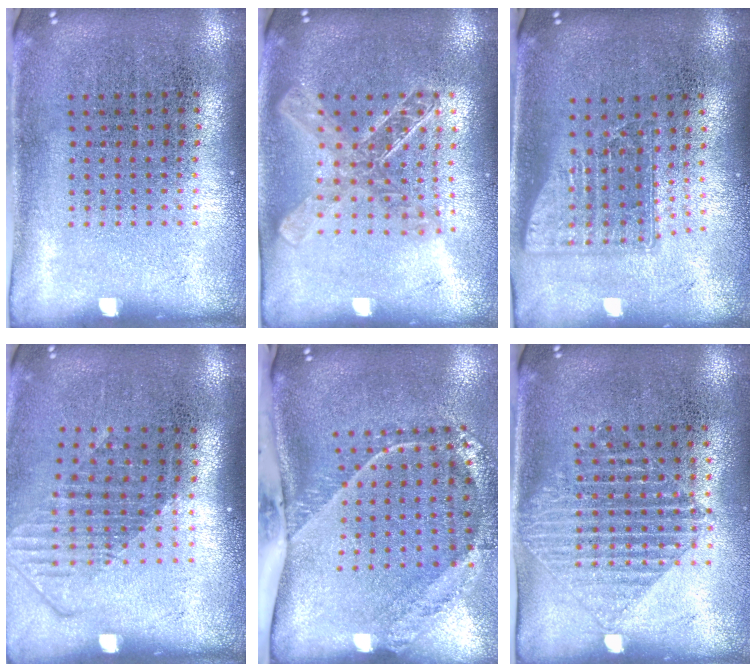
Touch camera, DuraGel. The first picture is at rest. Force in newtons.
{"total": 1.8, "press": 1.6, "slide": 0.8}
{"total": 1.5, "press": 1.2, "slide": 1.0}
{"total": 1.4, "press": 1.1, "slide": 0.9}
{"total": 2.7, "press": 1.8, "slide": 2.0}
{"total": 1.3, "press": 1.1, "slide": 0.6}